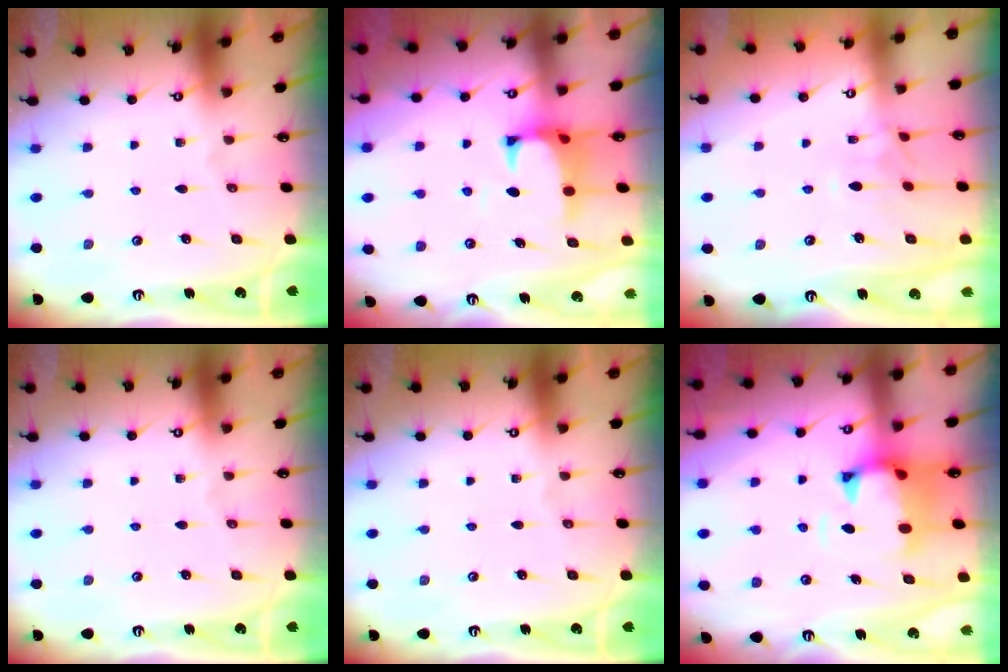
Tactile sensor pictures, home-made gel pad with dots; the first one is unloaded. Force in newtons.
{"total": 1.3, "press": 0.8, "slide": 1.0}
{"total": 1.2, "press": 0.9, "slide": 0.8}
{"total": 0.0}
{"total": 0.0}
{"total": 1.6, "press": 1.2, "slide": 1.1}